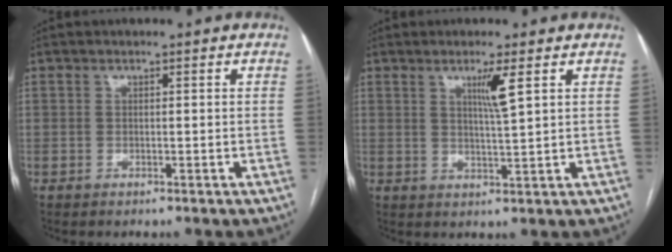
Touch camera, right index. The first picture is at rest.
{"total": 4.0, "force": [1.8, -0.5, 3.5], "torque": [-0.066, -0.008, 0.034]}